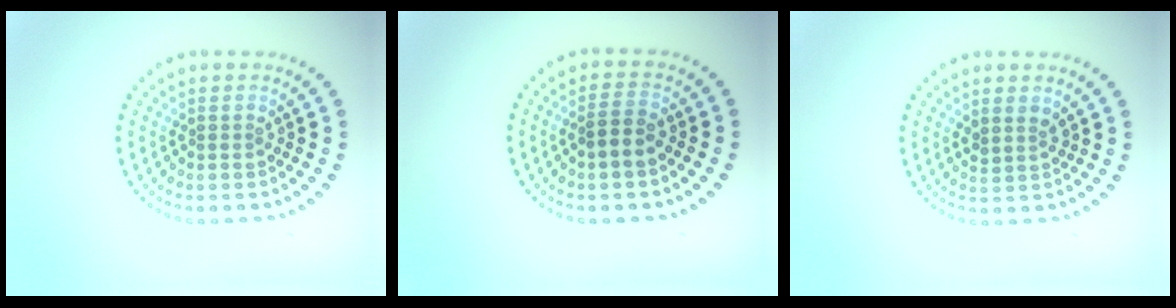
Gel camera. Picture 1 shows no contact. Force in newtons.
{"total": 2.0, "press": 1.9, "slide": 0.6}
{"total": 1.5, "press": 1.2, "slide": 0.8}